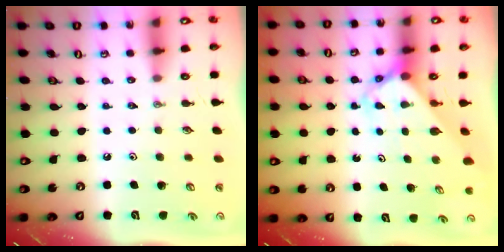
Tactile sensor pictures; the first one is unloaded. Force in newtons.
{"total": 2.8, "press": 2.8, "slide": 0.1}